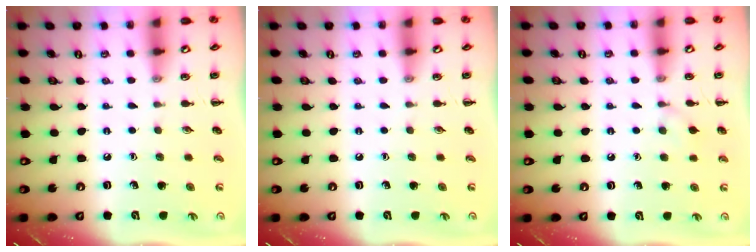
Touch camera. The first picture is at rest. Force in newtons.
{"total": 0.0}
{"total": 6.1, "press": 5.8, "slide": 1.7}